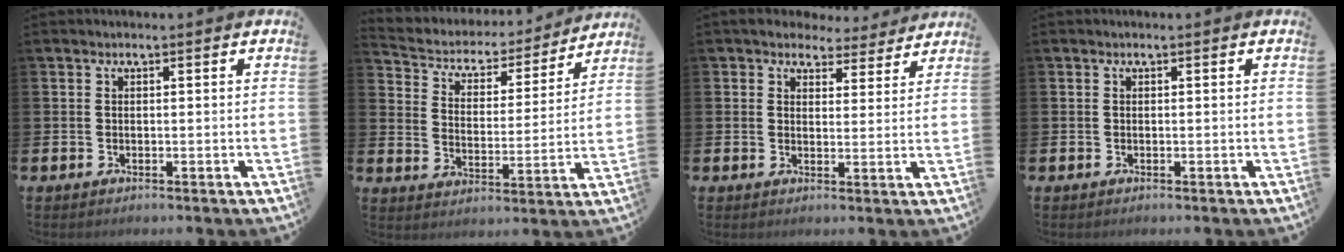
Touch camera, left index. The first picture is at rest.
{"total": 4.8, "force": [4.3, 2.0, 0.7], "torque": [-0.041, -0.038, 0.066]}
{"total": 4.6, "force": [4.1, 2.0, 0.4], "torque": [-0.013, -0.028, 0.069]}
{"total": 0.0}